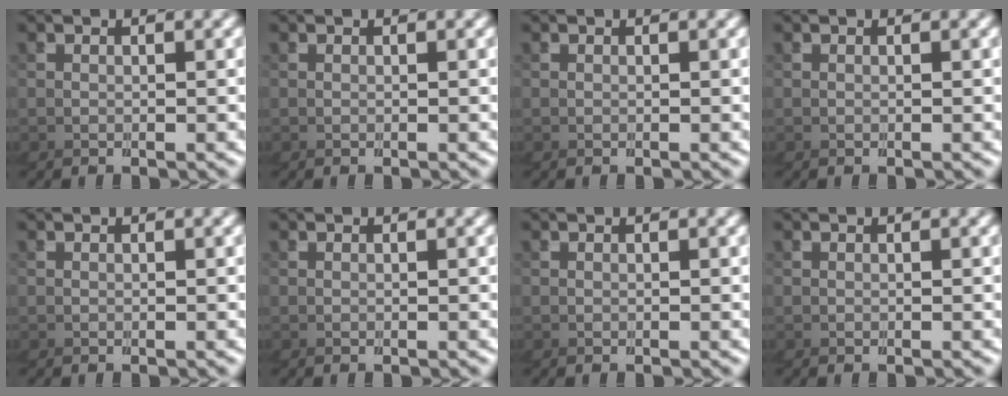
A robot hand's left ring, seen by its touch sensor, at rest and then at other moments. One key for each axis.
{"total": 0.0}
{"total": 0.0}
{"total": 0.0}
{"total": 0.0}
{"total": 0.0}
{"total": 0.0}
{"total": 0.0}